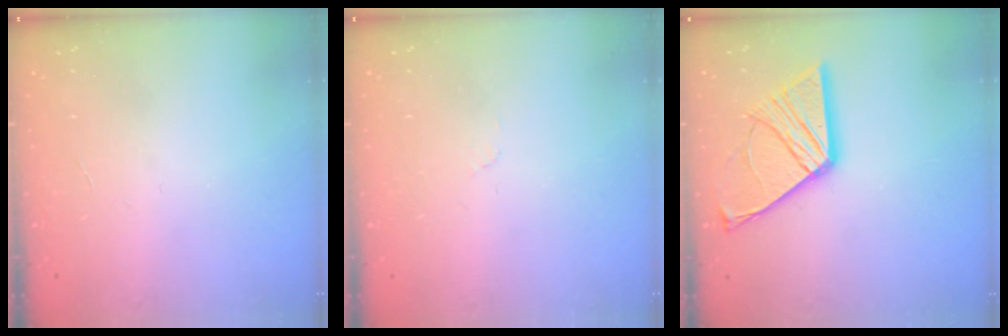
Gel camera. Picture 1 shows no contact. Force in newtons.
{"total": 2.5, "press": 2.4, "slide": 0.3}
{"total": 14.5, "press": 14.5, "slide": 1.1}